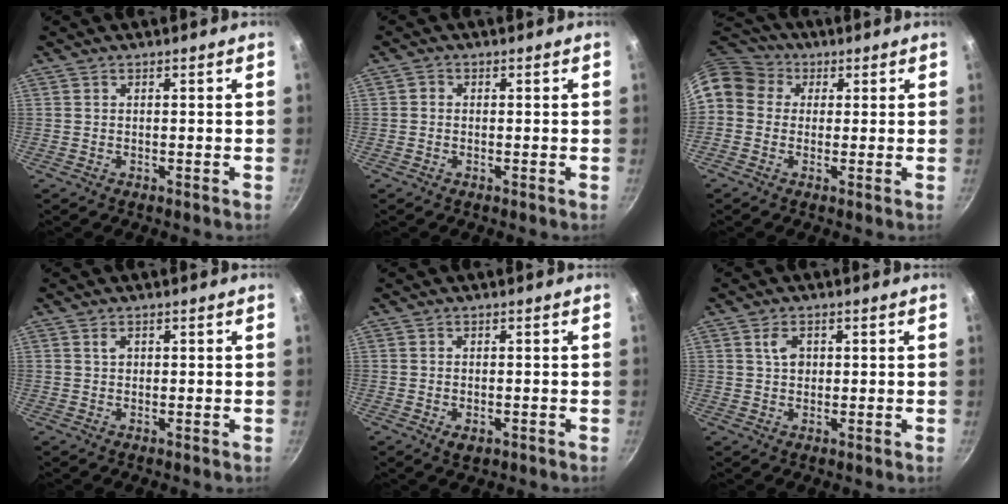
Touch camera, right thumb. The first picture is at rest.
{"total": 0.9, "force": [-0.3, 0.8, 0.3], "torque": [-0.005, 0.004, -0.006]}
{"total": 12.4, "force": [2.9, 10.4, 6.2], "torque": [-0.118, 0.034, 0.035]}
{"total": 1.2, "force": [0.5, 0.9, 0.7], "torque": [-0.006, 0.001, 0.006]}
{"total": 2.3, "force": [-0.7, 1.4, 1.7], "torque": [-0.026, -0.006, -0.008]}
{"total": 3.2, "force": [0.9, 2.2, 2.1], "torque": [-0.027, 0.001, 0.014]}